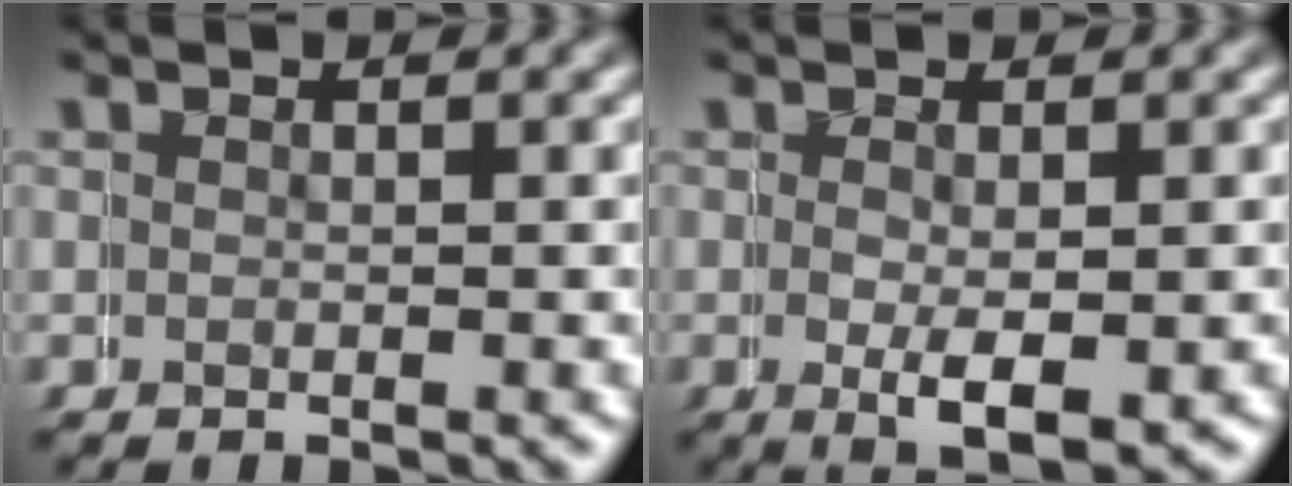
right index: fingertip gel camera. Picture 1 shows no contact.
{"total": 3.3, "force": [-0.5, 1.2, 3.0], "torque": [-0.046, -0.009, 0.004]}